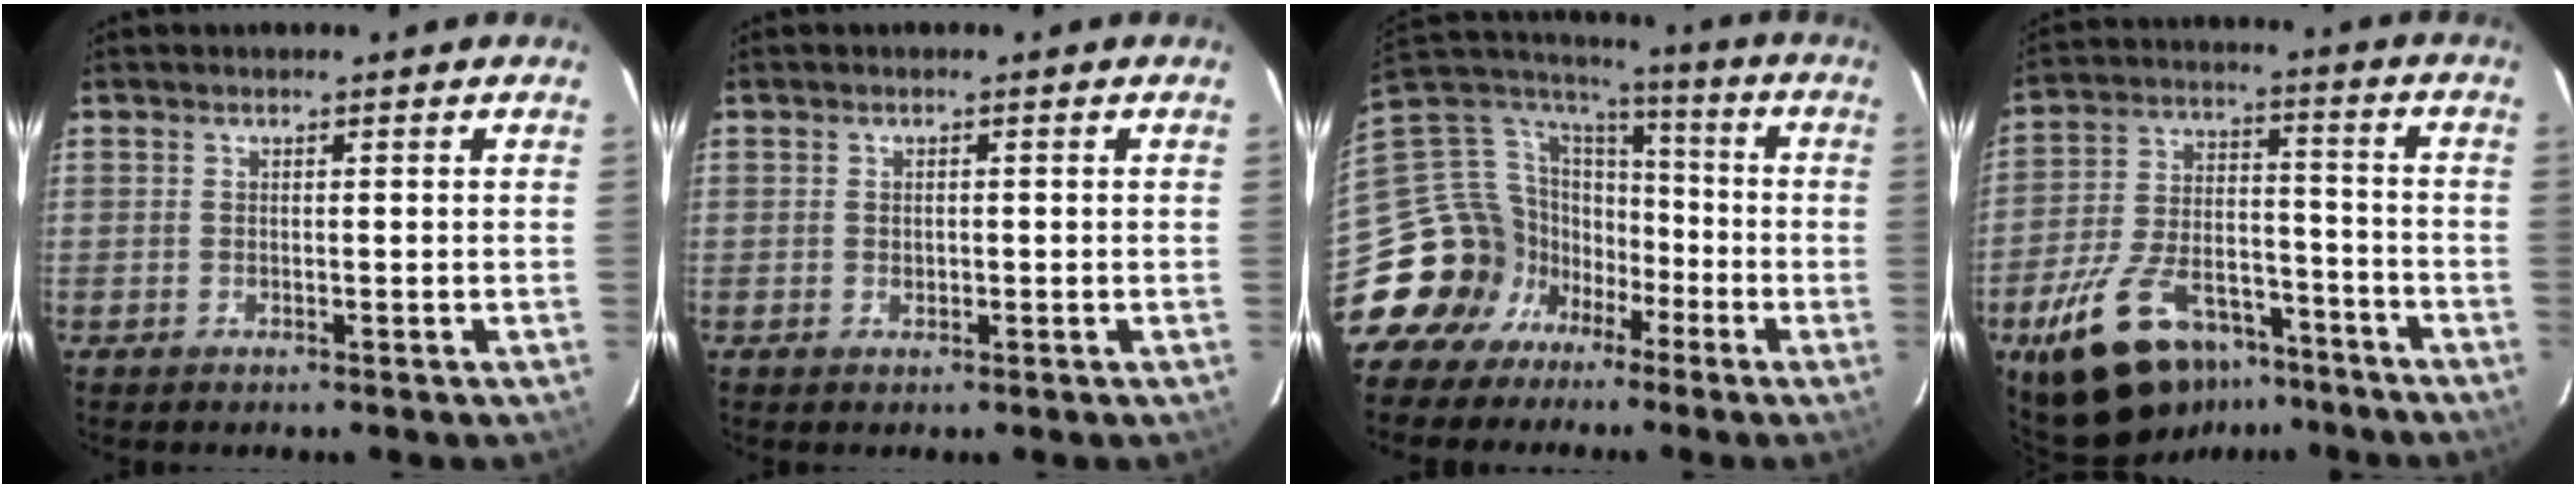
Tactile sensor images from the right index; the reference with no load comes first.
{"total": 0.9, "force": [-0.1, 0.7, 0.5], "torque": [-0.006, 0.002, 0.001]}
{"total": 17.8, "force": [-9.8, 14.3, 4.2], "torque": [-0.109, 0.058, -0.175]}
{"total": 19.0, "force": [-12.4, 9.7, 10.6], "torque": [-0.215, 0.004, -0.192]}